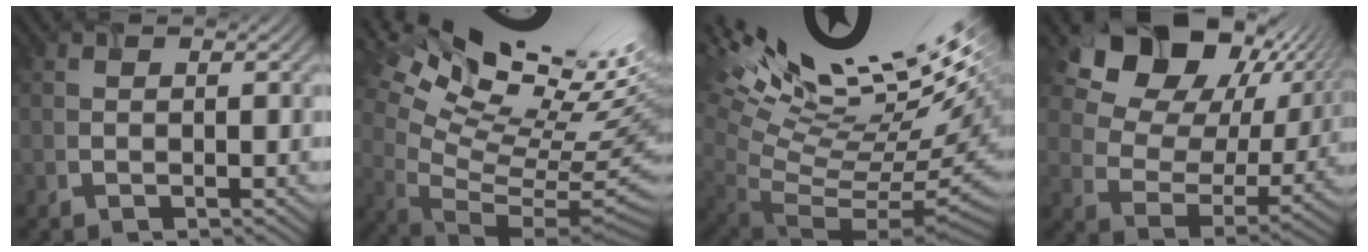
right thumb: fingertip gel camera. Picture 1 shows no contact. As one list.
[{"total": 18.7, "force": [11.3, 7.4, 12.9], "torque": [-0.218, 0.044, 0.231]}, {"total": 18.3, "force": [10.0, 6.4, 13.9], "torque": [-0.210, 0.034, 0.204]}, {"total": 18.9, "force": [10.0, 12.3, 10.3], "torque": [-0.222, 0.054, 0.189]}]